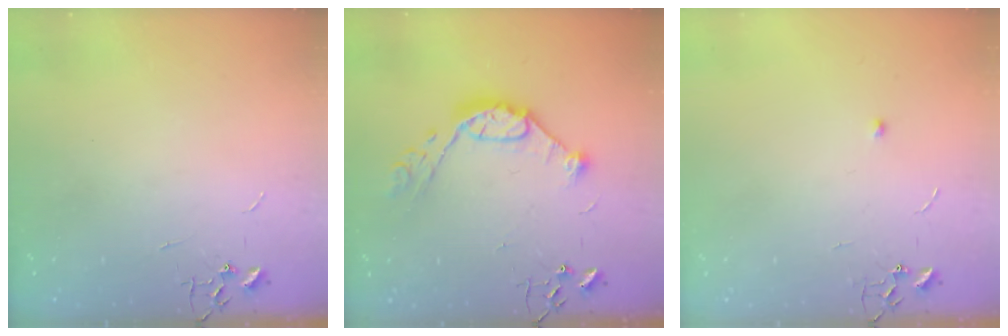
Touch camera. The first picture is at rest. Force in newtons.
{"total": 11.7, "press": 11.7, "slide": 0.6}
{"total": 4.7, "press": 4.7, "slide": 0.6}